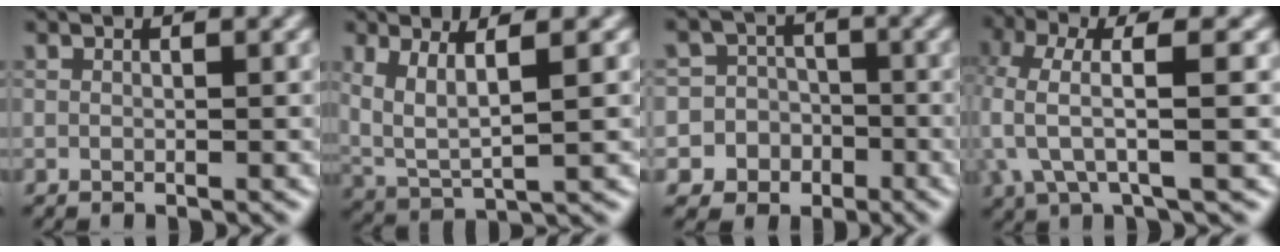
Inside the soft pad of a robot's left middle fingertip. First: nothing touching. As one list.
[{"total": 4.8, "force": [1.6, 1.6, 4.2], "torque": [-0.095, -0.008, 0.037]}, {"total": 7.5, "force": [-3.0, 6.9, 0.4], "torque": [0.003, 0.004, -0.073]}, {"total": 5.9, "force": [0.1, 1.8, 5.6], "torque": [-0.123, 0.001, -0.001]}]